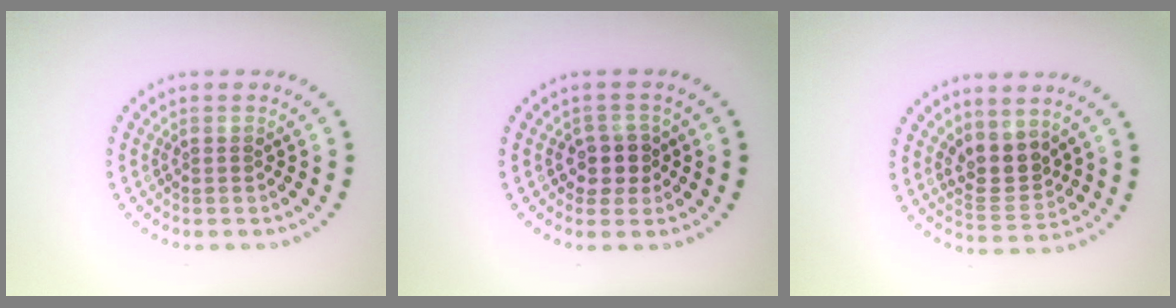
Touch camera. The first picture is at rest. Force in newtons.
{"total": 2.6, "press": 2.3, "slide": 1.2}
{"total": 3.3, "press": 2.9, "slide": 1.4}